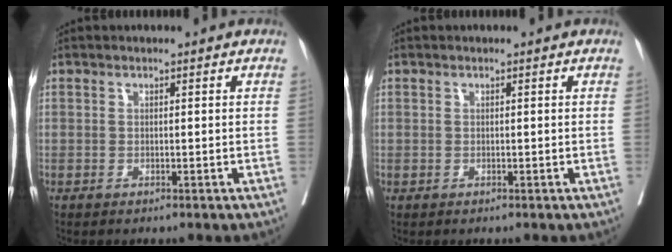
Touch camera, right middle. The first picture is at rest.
{"total": 0.0}